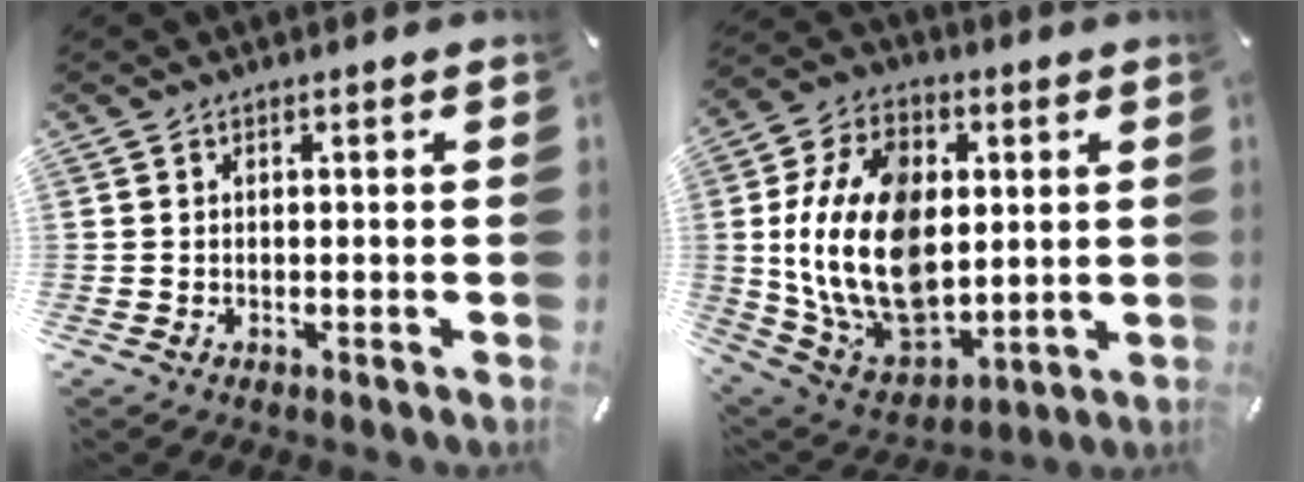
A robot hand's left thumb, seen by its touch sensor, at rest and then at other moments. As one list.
[{"total": 23.1, "force": [1.0, 16.1, 16.6], "torque": [-0.343, -0.008, 0.023]}]